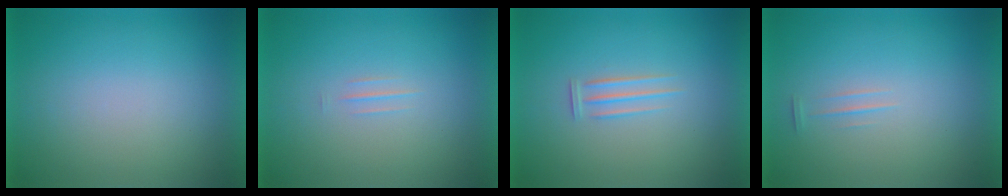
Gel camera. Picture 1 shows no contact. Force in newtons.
{"total": 1.3}
{"total": 1.3}
{"total": 1.1}